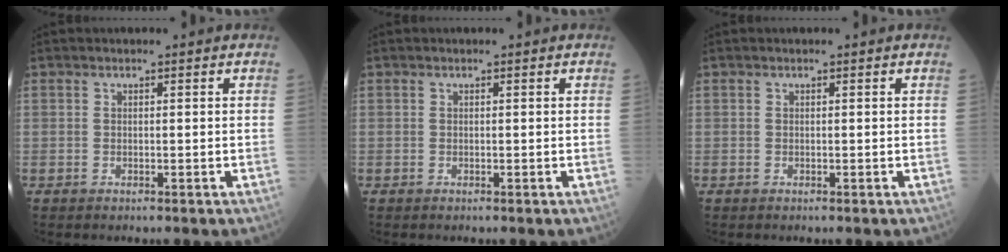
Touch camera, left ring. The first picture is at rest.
{"total": 0.0}
{"total": 0.0}